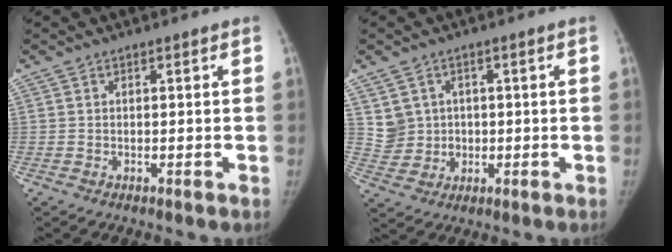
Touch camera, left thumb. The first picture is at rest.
{"total": 5.8, "force": [1.1, 5.5, 1.1], "torque": [0.006, 0.000, 0.026]}